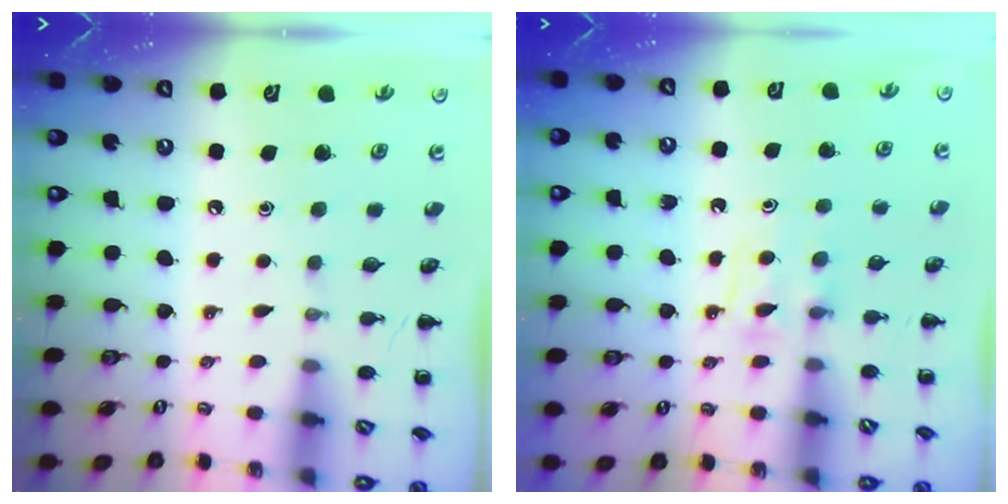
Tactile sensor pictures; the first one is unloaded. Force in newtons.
{"total": 5.2, "press": 4.9, "slide": 1.6}